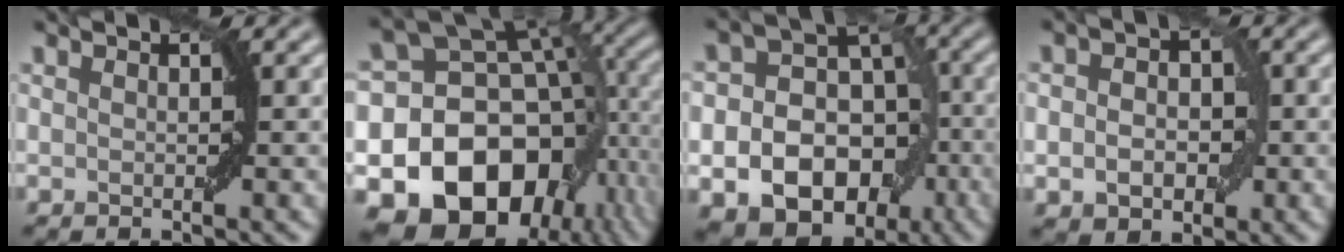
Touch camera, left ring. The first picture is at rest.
{"total": 18.1, "force": [-6.2, 13.2, 10.9], "torque": [-0.167, -0.019, -0.090]}
{"total": 15.0, "force": [-5.2, 12.1, 7.2], "torque": [-0.095, -0.020, -0.103]}
{"total": 4.1, "force": [-0.3, 3.1, 2.7], "torque": [-0.024, -0.001, -0.011]}